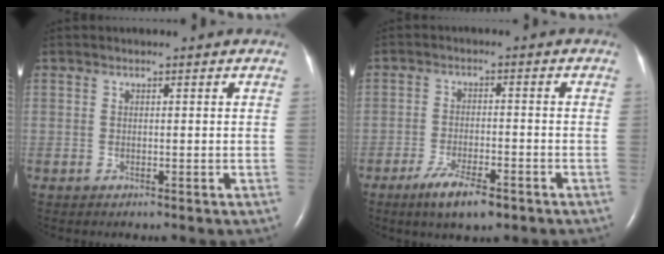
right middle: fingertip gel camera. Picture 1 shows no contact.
{"total": 6.3, "force": [-4.1, 1.5, 4.6], "torque": [-0.093, -0.009, -0.067]}